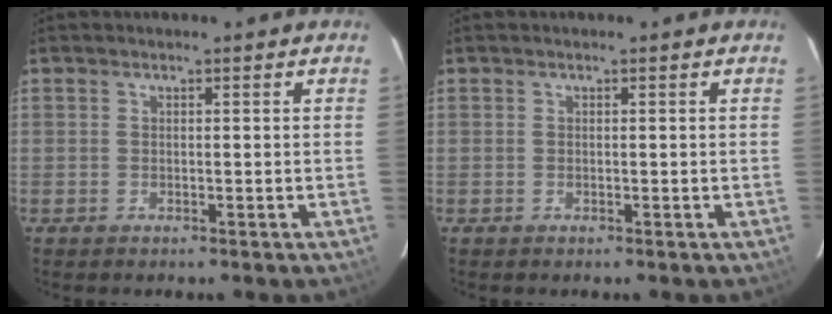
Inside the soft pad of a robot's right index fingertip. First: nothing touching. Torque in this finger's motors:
{"motor_torque": [0.01, 0.02, 0.03, 0.01]}